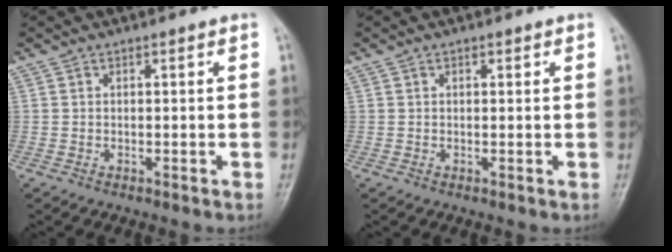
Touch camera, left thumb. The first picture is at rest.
{"total": 0.9, "force": [0.5, 0.4, 0.6], "torque": [-0.007, 0.000, 0.005]}